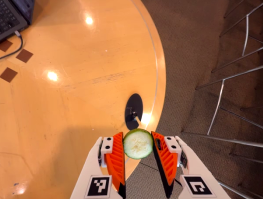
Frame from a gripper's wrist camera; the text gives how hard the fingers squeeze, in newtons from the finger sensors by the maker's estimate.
{"total": 9.7, "left": 10.0, "right": 9.4}